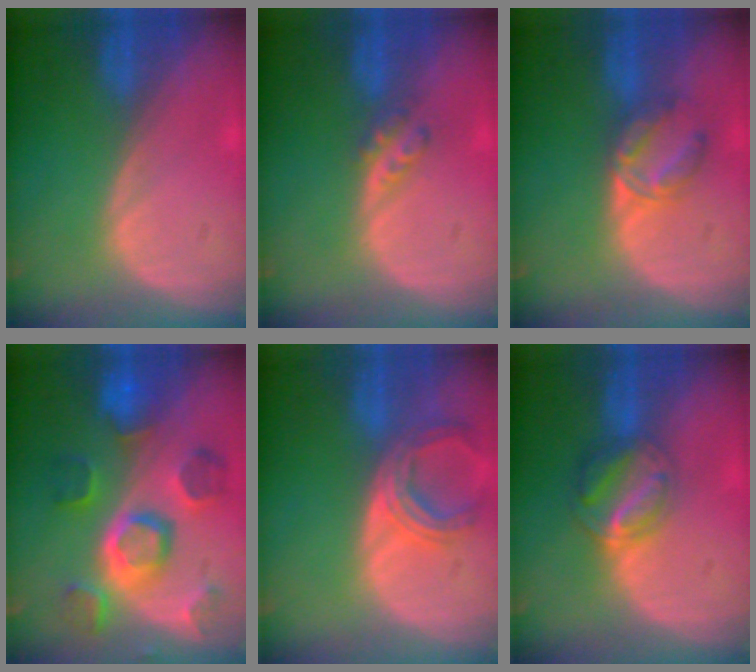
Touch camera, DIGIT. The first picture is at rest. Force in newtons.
{"total": 2.9, "press": 2.5, "slide": 1.5}
{"total": 5.0, "press": 5.0, "slide": 0.5}
{"total": 11.1, "press": 9.9, "slide": 5.0}
{"total": 5.8, "press": 5.8, "slide": 0.9}
{"total": 6.5, "press": 5.5, "slide": 3.3}